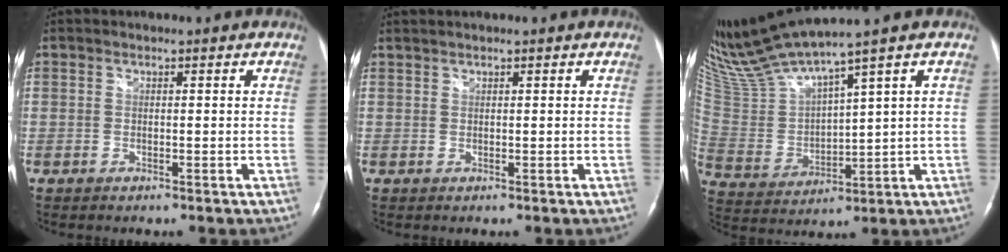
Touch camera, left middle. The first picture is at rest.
{"total": 1.0, "force": [0.9, -0.1, 0.4], "torque": [-0.010, 0.010, 0.022]}
{"total": 11.9, "force": [10.4, -1.4, 5.5], "torque": [-0.125, -0.007, 0.219]}